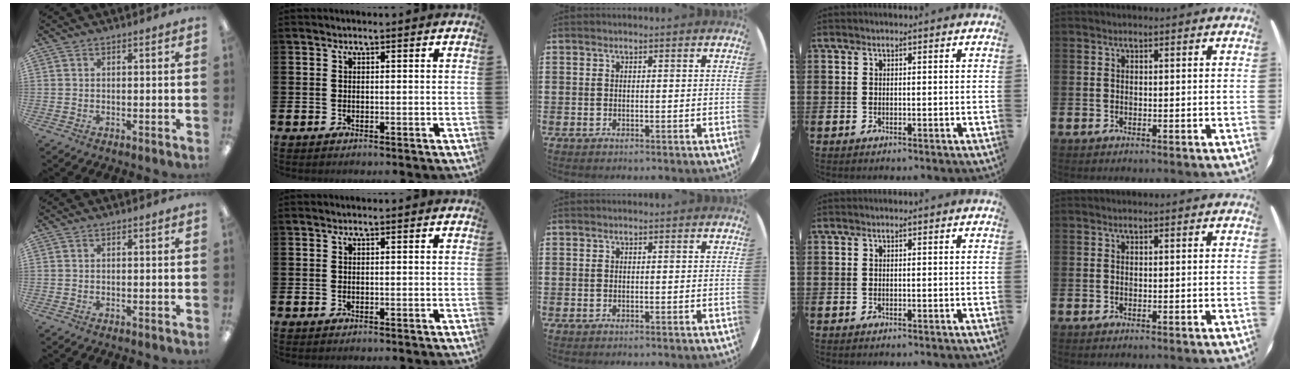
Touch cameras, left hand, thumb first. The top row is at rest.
{}